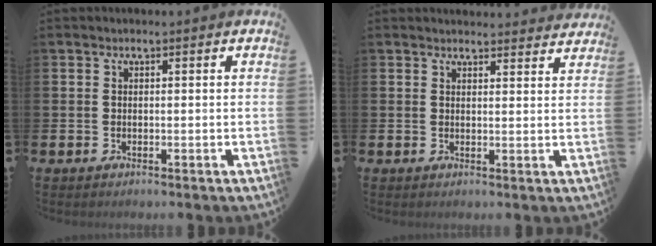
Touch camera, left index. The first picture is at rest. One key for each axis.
{"total": 2.7, "fx": 2.6, "fy": 0.3, "fz": -0.1, "tx": 0.005, "ty": -0.019, "tz": 0.046}